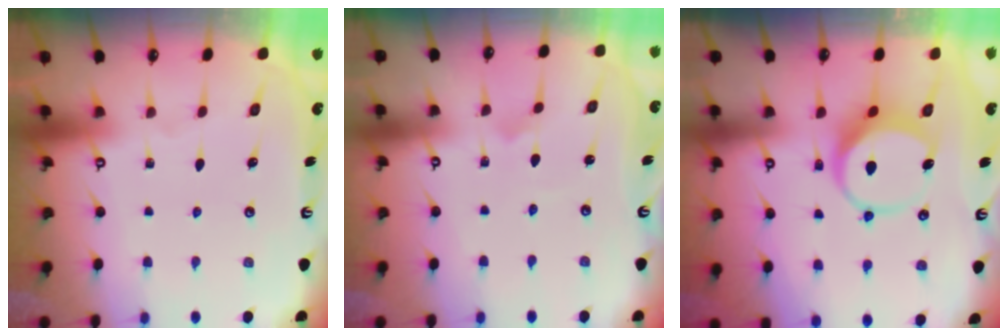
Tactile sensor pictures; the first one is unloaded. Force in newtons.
{"total": 1.7, "press": 1.7, "slide": 0.1}
{"total": 8.9, "press": 8.9, "slide": 1.2}